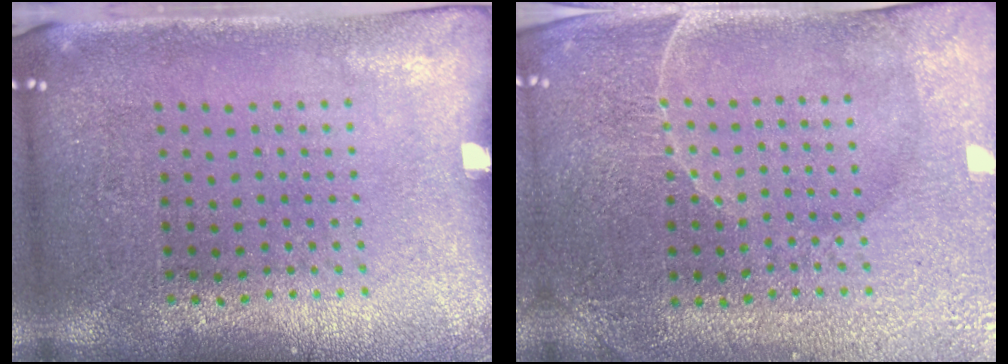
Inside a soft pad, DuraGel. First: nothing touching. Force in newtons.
{"total": 3.7, "press": 3.7, "slide": 0.6}